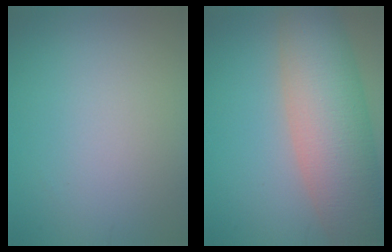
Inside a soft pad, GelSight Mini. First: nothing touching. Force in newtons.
{"total": 10.4, "press": 10.4, "slide": 0.5}